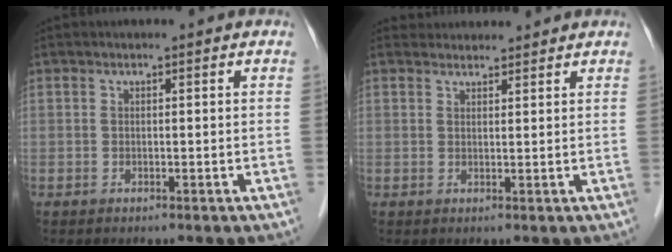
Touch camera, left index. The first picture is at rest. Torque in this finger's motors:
{"motor_torque": [0.43, -0.28, 0.00, -0.03]}